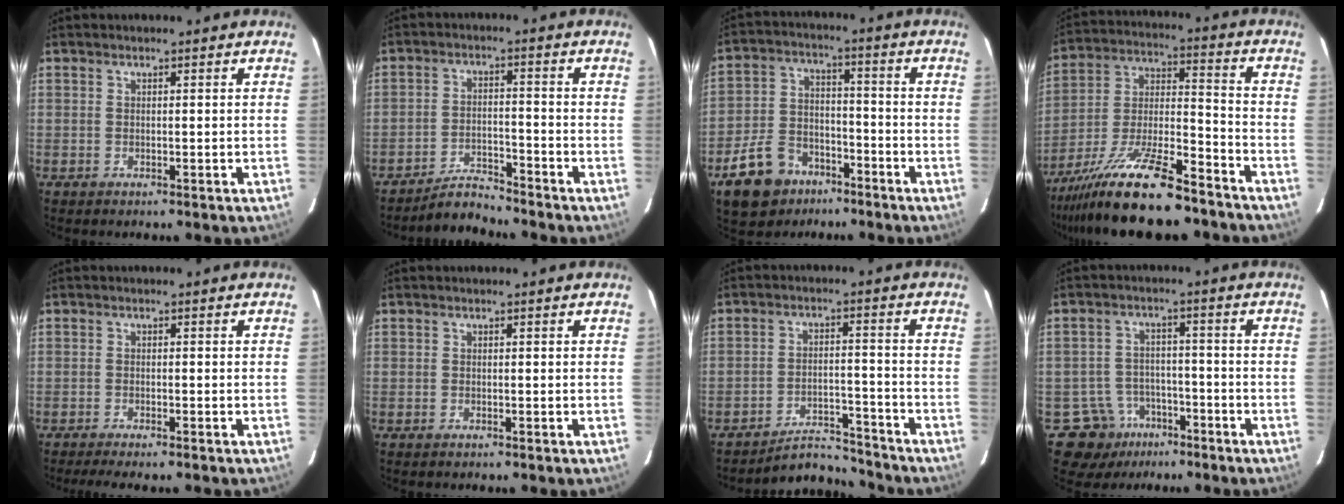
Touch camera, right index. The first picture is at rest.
{"total": 4.4, "force": [-4.4, 0.3, 0.0], "torque": [-0.003, -0.005, -0.076]}
{"total": 10.5, "force": [-6.5, 6.9, 4.6], "torque": [-0.105, 0.010, -0.111]}
{"total": 18.6, "force": [-14.6, 2.6, 11.2], "torque": [-0.220, -0.019, -0.260]}
{"total": 5.7, "force": [-4.8, 0.6, 3.0], "torque": [-0.037, -0.010, -0.073]}
{"total": 0.0}
{"total": 6.4, "force": [-6.3, 1.0, -0.6], "torque": [0.007, 0.019, -0.100]}
{"total": 8.2, "force": [-4.7, 6.7, 0.3], "torque": [-0.007, 0.024, -0.066]}